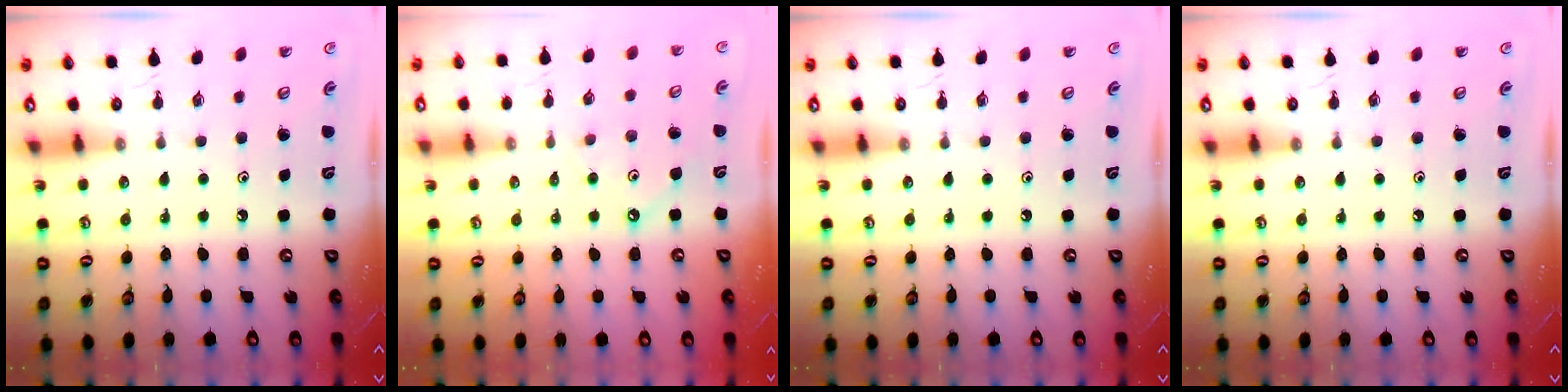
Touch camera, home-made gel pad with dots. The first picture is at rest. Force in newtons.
{"total": 2.0, "press": 2.0, "slide": 0.2}
{"total": 0.0}
{"total": 0.0}